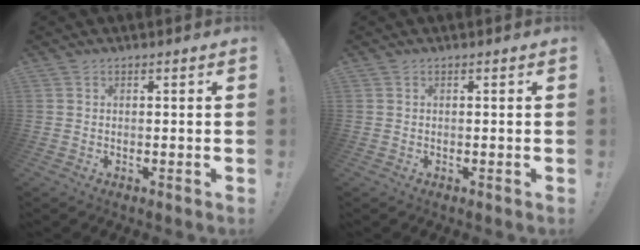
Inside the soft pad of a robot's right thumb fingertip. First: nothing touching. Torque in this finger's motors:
{"motor_torque": [-0.05, 0.12, -0.15, 0.12, 0.05]}